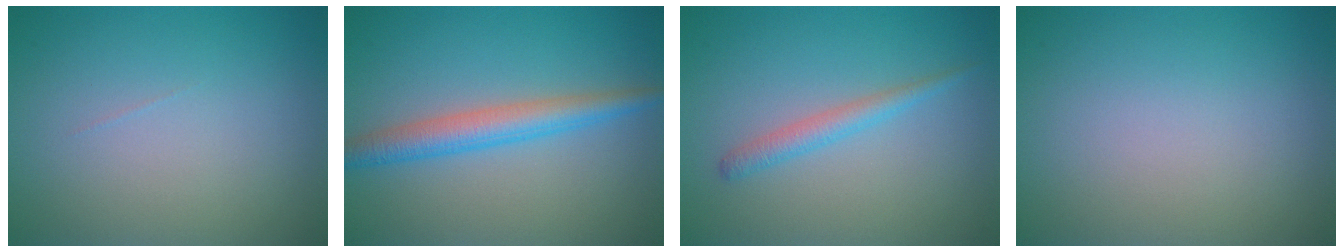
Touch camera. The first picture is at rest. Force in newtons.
{"total": 3.7, "press": 3.7, "slide": 0.0}
{"total": 1.8, "press": 1.8, "slide": 0.0}
{"total": 0.0}